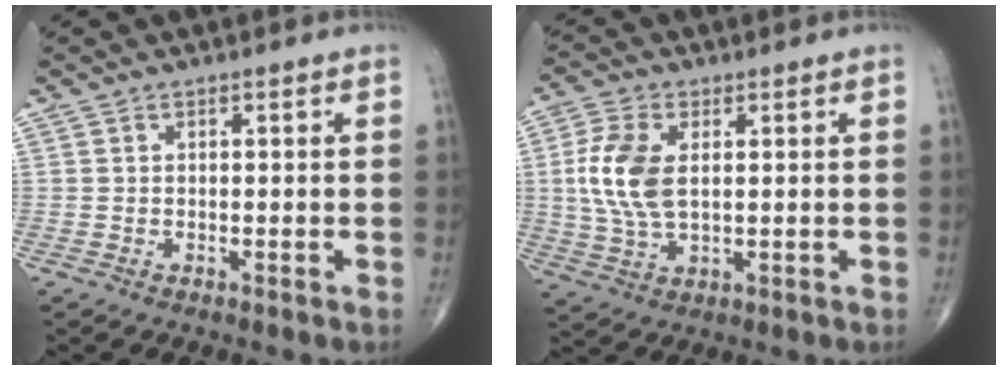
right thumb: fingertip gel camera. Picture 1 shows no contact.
{"total": 10.1, "force": [1.4, 5.5, 8.3], "torque": [-0.187, -0.003, 0.029]}